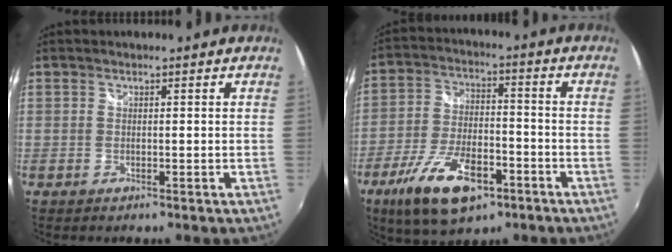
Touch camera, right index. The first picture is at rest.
{"total": 15.8, "force": [-8.8, 6.9, 11.2], "torque": [-0.233, -0.023, -0.152]}